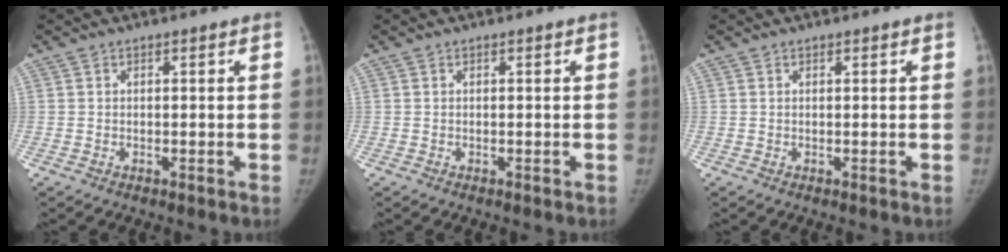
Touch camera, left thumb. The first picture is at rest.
{"total": 0.0}
{"total": 0.0}